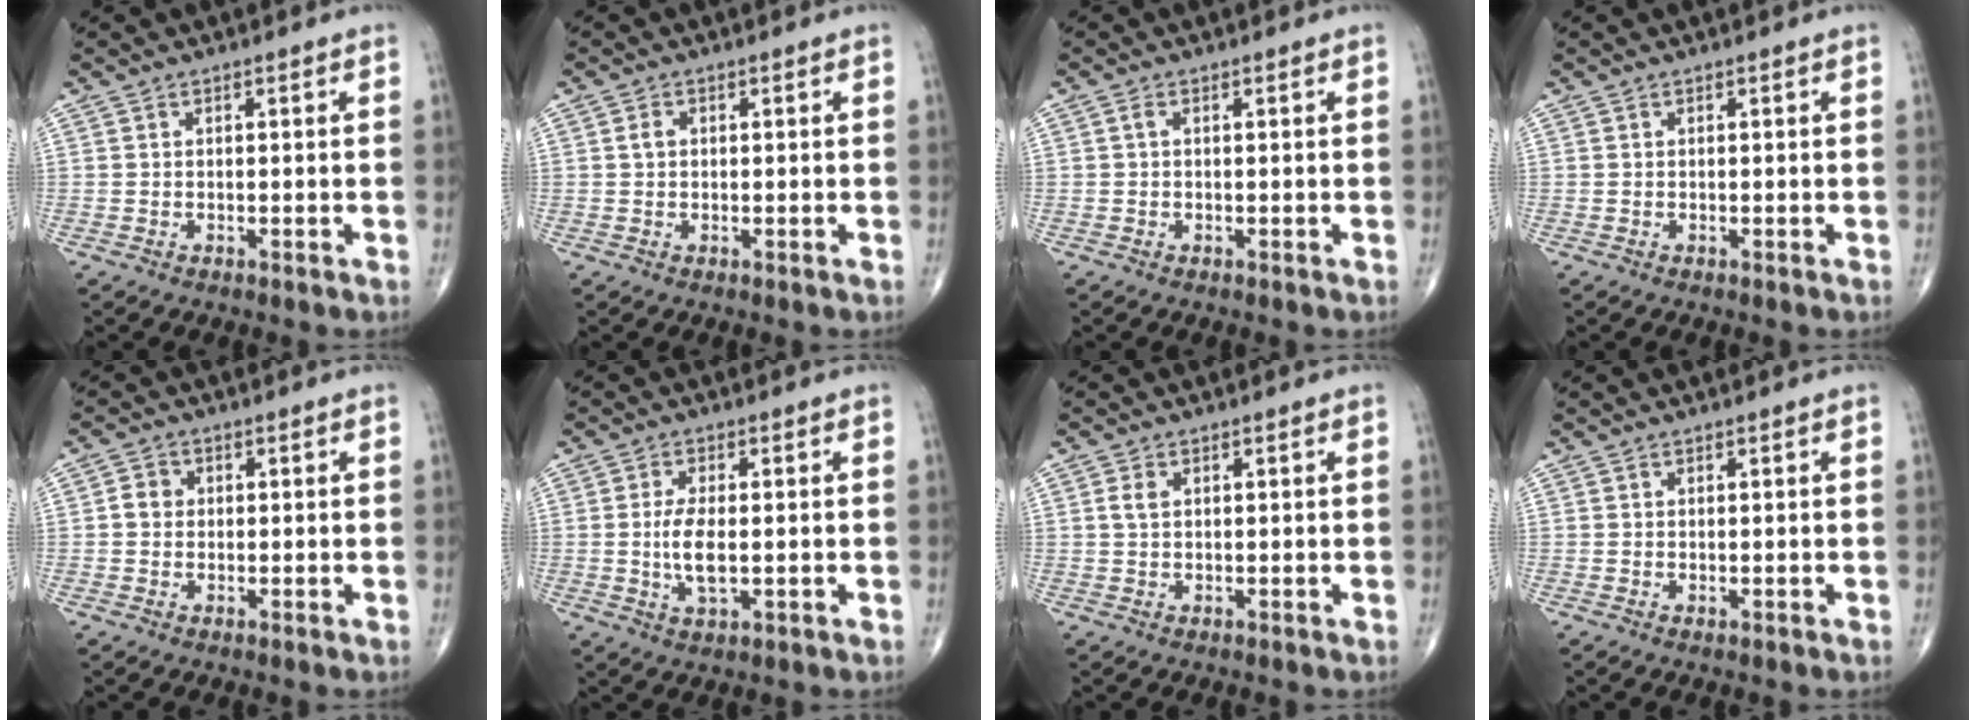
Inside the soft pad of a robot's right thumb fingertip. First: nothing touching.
{"total": 1.4, "force": [0.2, 1.1, 0.9], "torque": [-0.015, 0.005, 0.003]}
{"total": 0.7, "force": [0.0, 0.3, 0.7], "torque": [-0.013, 0.000, -0.003]}
{"total": 0.0}
{"total": 2.7, "force": [0.1, 2.4, 1.2], "torque": [-0.009, 0.006, -0.003]}
{"total": 5.9, "force": [-0.4, 2.4, 5.4], "torque": [-0.108, -0.008, -0.007]}
{"total": 2.0, "force": [0.5, 1.3, 1.4], "torque": [-0.029, 0.004, 0.012]}
{"total": 0.0}